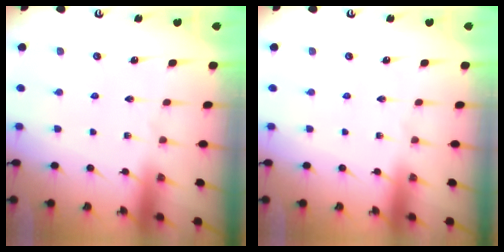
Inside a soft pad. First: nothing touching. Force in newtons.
{"total": 0.0}